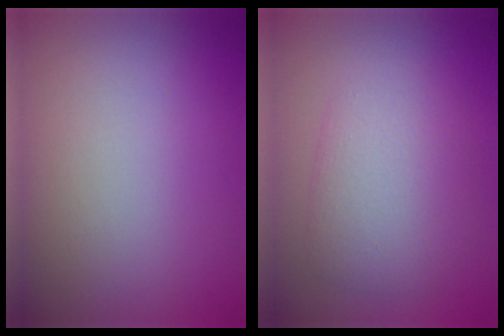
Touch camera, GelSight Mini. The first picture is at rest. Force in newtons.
{"total": 4.6, "press": 4.6, "slide": 0.1}